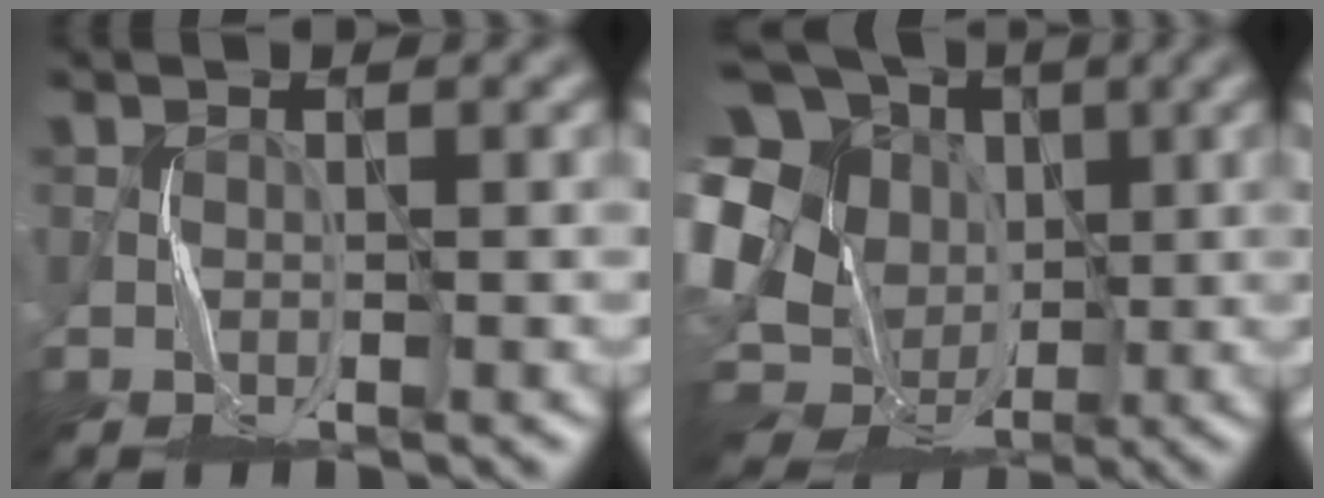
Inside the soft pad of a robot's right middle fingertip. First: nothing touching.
{"total": 16.9, "force": [-0.8, 14.4, 8.8], "torque": [-0.215, 0.017, -0.014]}